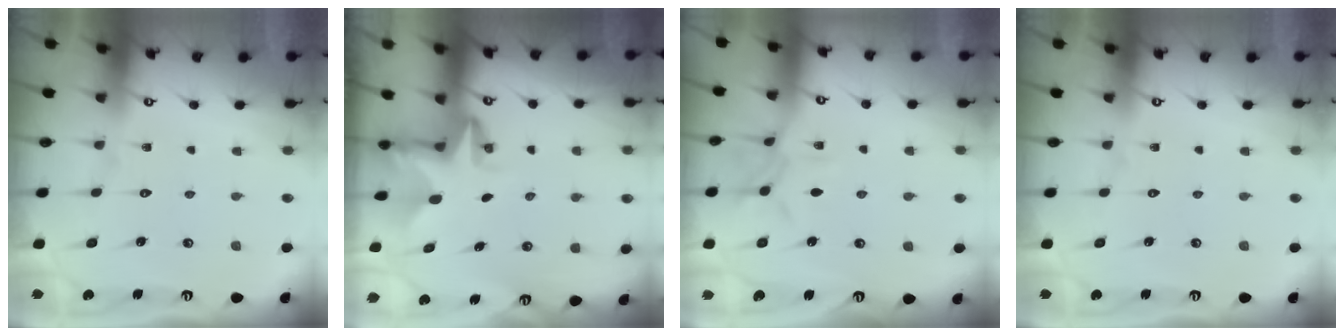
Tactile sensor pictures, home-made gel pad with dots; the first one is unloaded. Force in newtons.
{"total": 2.9, "press": 2.9, "slide": 0.2}
{"total": 6.4, "press": 6.4, "slide": 0.3}
{"total": 0.0}